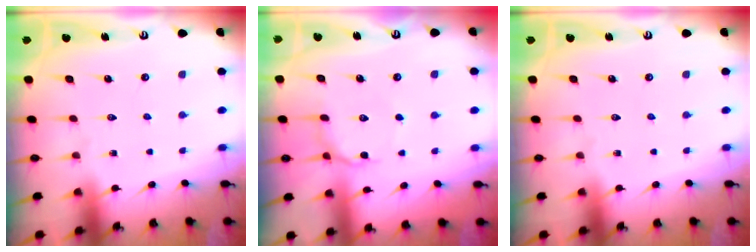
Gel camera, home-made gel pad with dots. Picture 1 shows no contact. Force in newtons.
{"total": 7.0, "press": 6.9, "slide": 1.1}
{"total": 0.0}